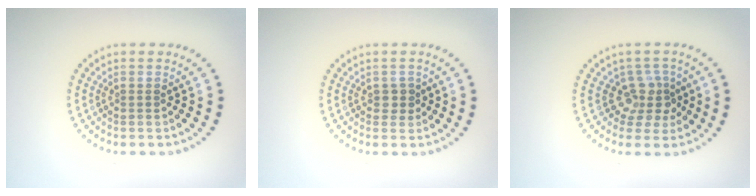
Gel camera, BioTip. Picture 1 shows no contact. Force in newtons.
{"total": 1.1, "press": 1.0, "slide": 0.3}
{"total": 2.9, "press": 2.1, "slide": 2.0}